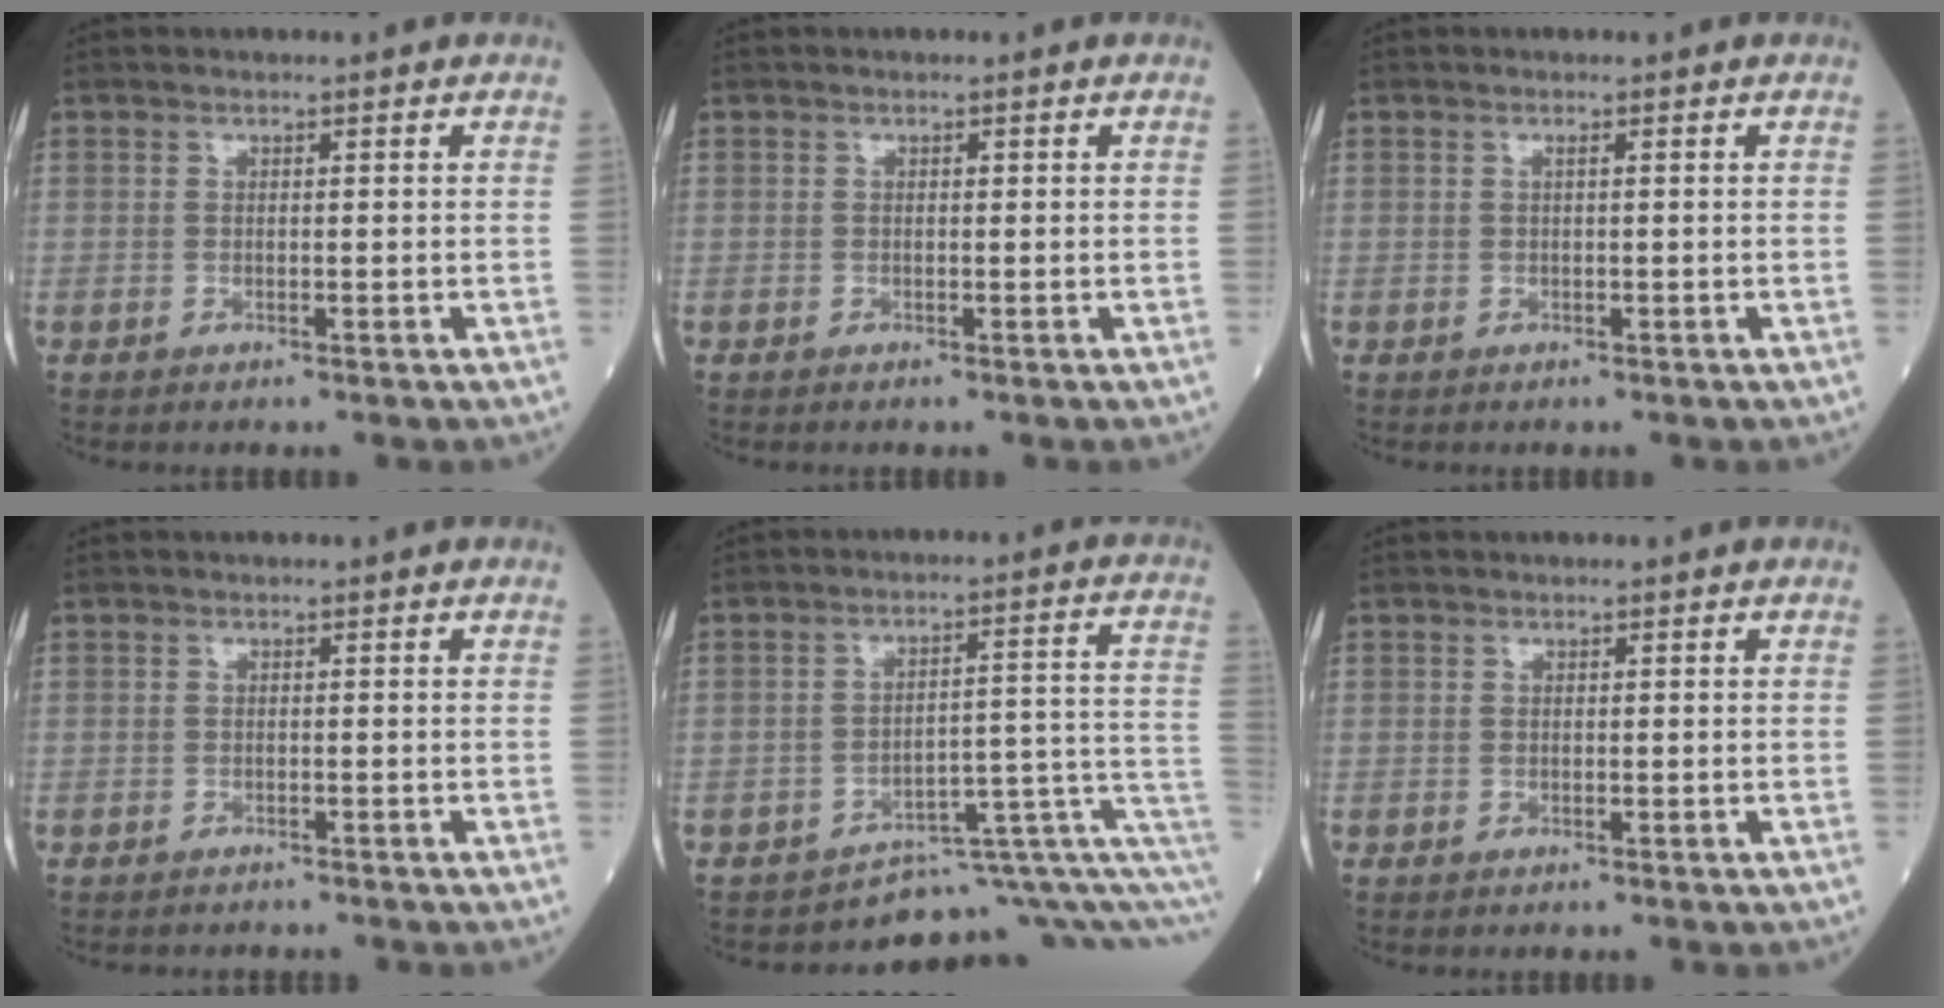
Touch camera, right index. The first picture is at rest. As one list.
[{"total": 0.6, "force": [-0.1, 0.4, 0.4], "torque": [-0.019, 0.006, -0.001]}, {"total": 0.7, "force": [0.2, 0.2, 0.6], "torque": [-0.019, 0.000, 0.003]}, {"total": 3.6, "force": [-3.1, 1.7, 0.8], "torque": [-0.020, -0.003, -0.042]}, {"total": 9.5, "force": [-6.4, 2.5, 6.5], "torque": [-0.069, 0.094, -0.079]}, {"total": 0.0}]